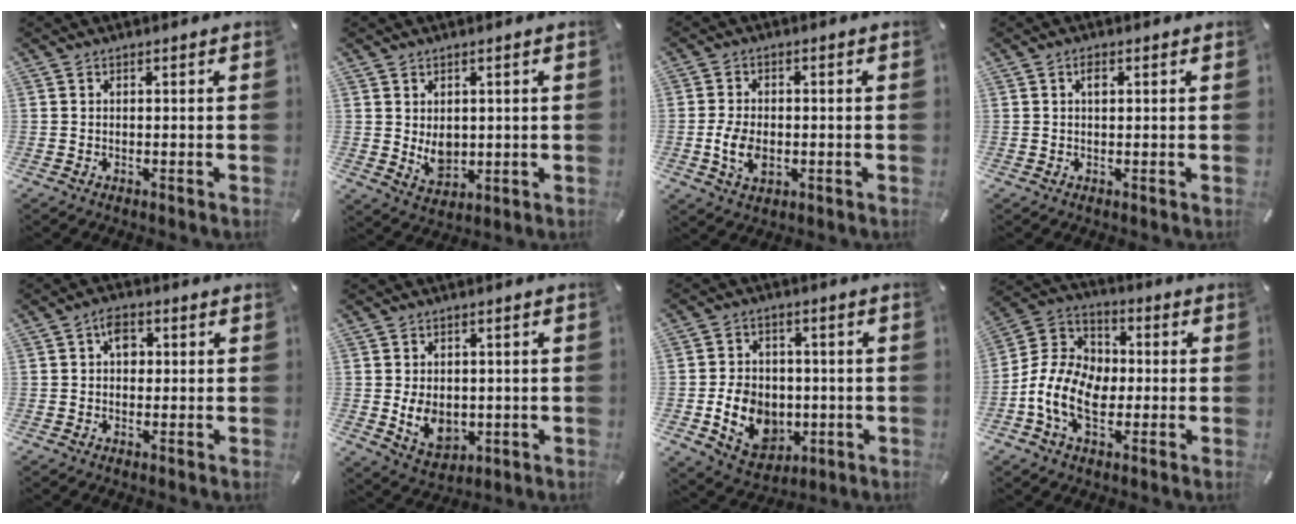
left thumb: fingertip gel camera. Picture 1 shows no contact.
{"total": 5.3, "force": [1.0, 4.5, 2.7], "torque": [-0.029, -0.013, 0.018]}
{"total": 6.9, "force": [-1.6, 4.6, 4.8], "torque": [-0.112, 0.002, -0.031]}
{"total": 1.5, "force": [0.5, 0.8, 1.2], "torque": [-0.019, 0.001, 0.006]}
{"total": 4.3, "force": [0.7, 3.1, 2.9], "torque": [-0.033, 0.000, 0.005]}
{"total": 8.2, "force": [-1.0, 6.6, 4.8], "torque": [-0.093, 0.000, -0.018]}
{"total": 11.8, "force": [-2.4, 9.5, 6.4], "torque": [-0.128, 0.014, -0.039]}
{"total": 12.3, "force": [-3.3, 9.1, 7.7], "torque": [-0.185, 0.013, -0.060]}